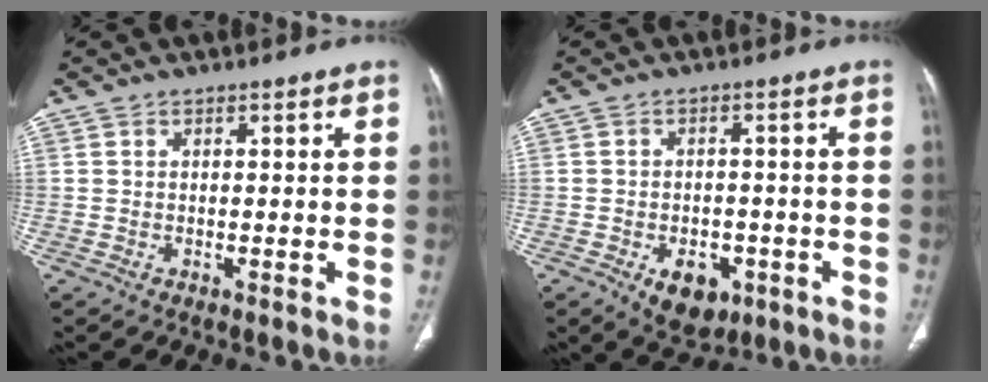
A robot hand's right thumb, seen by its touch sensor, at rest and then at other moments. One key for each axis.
{"total": 7.6, "fx": -3.3, "fy": 5.0, "fz": 4.6, "tx": -0.047, "ty": 0.012, "tz": -0.037}